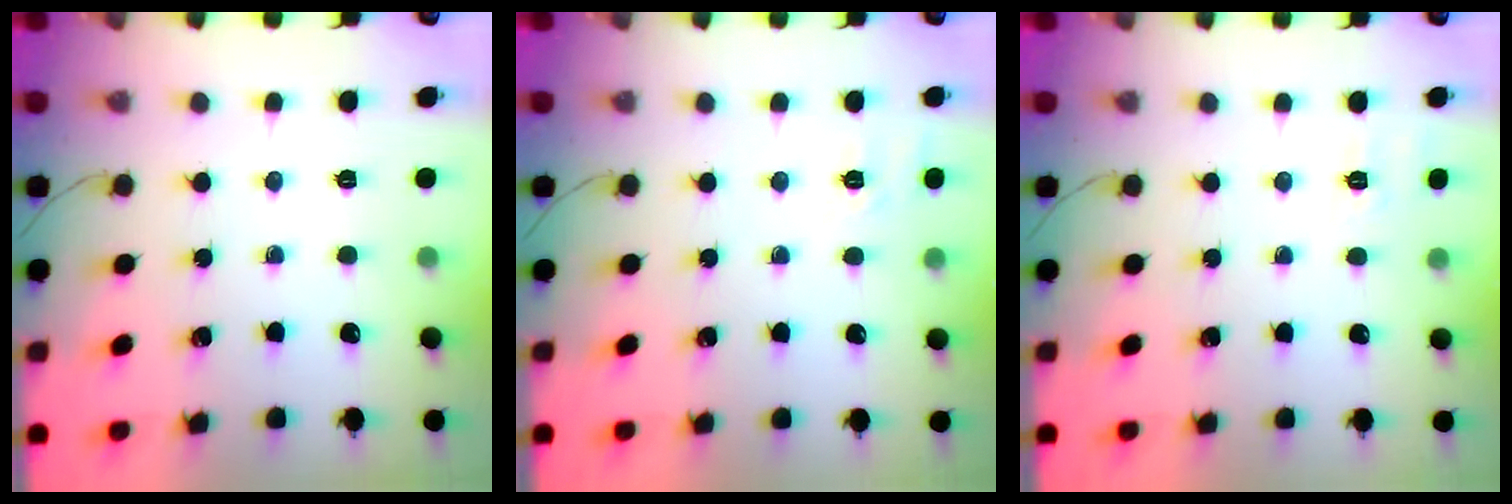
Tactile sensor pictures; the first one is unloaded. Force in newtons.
{"total": 1.6, "press": 0.4, "slide": 1.5}
{"total": 7.6, "press": 7.4, "slide": 1.9}